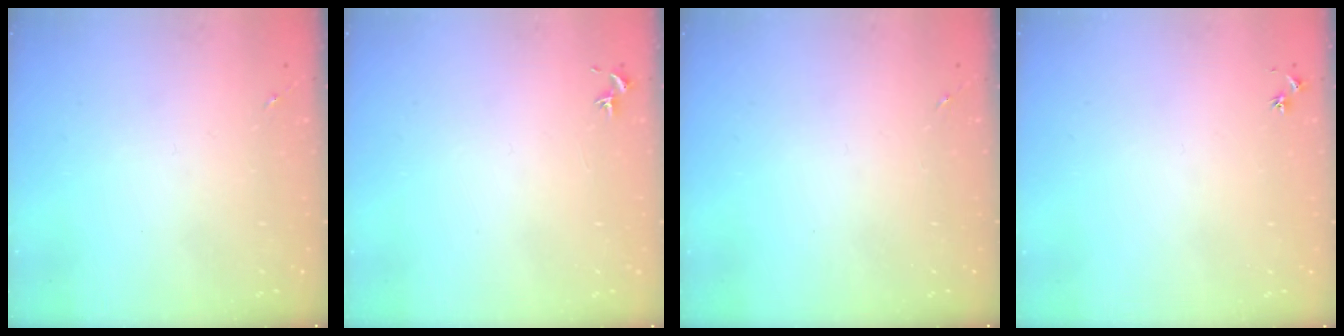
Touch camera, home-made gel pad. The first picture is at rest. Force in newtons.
{"total": 0.8, "press": 0.7, "slide": 0.3}
{"total": 0.0}
{"total": 2.5, "press": 2.5, "slide": 0.3}